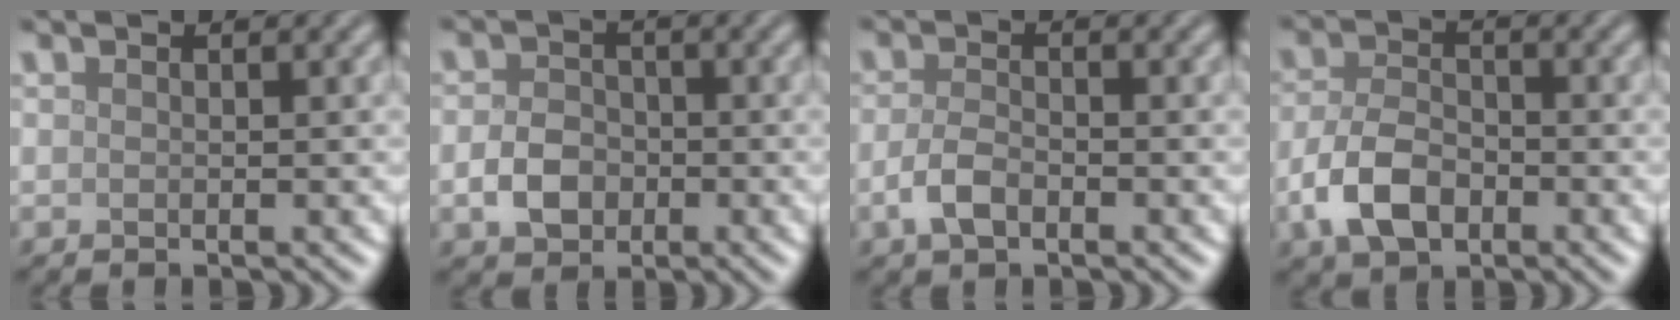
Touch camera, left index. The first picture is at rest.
{"total": 3.2, "force": [-1.0, 2.5, 1.8], "torque": [-0.031, 0.002, -0.024]}
{"total": 2.5, "force": [-1.1, 1.3, 1.8], "torque": [-0.040, -0.001, -0.027]}
{"total": 5.1, "force": [-2.2, 3.1, 3.4], "torque": [-0.067, -0.001, -0.049]}